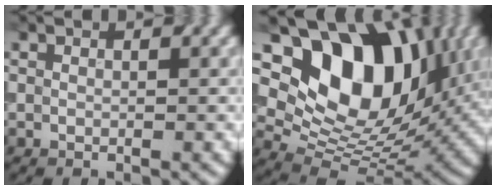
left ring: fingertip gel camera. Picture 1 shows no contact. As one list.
[{"total": 15.0, "force": [5.7, 9.2, 10.3], "torque": [-0.172, 0.021, 0.108]}]